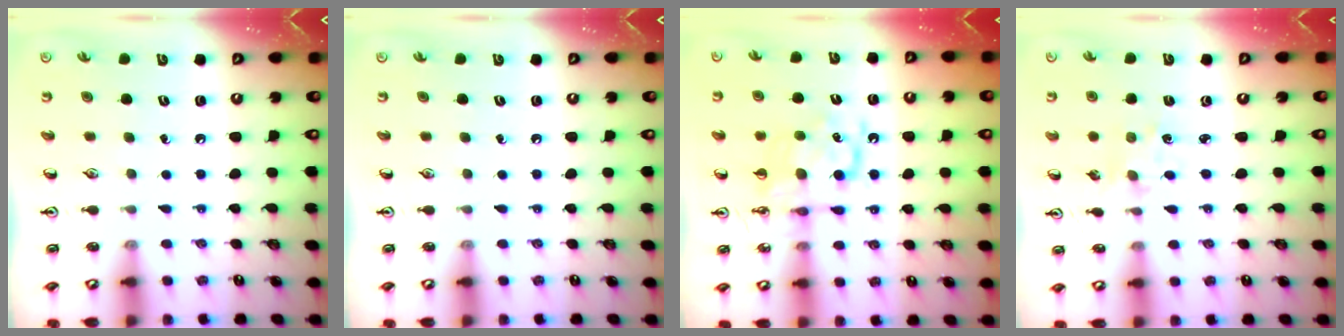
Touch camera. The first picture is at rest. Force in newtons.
{"total": 0.0}
{"total": 10.3, "press": 10.3, "slide": 0.3}
{"total": 1.0, "press": 0.9, "slide": 0.2}